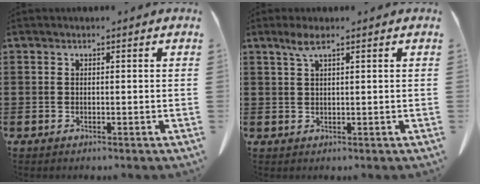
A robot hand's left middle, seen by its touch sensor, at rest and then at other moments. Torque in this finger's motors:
{"motor_torque": [0.50, 0.26, 0.07, 0.05]}